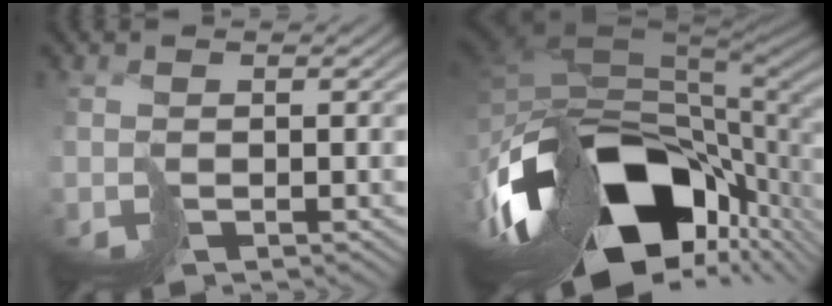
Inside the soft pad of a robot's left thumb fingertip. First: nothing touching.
{"total": 18.7, "force": [-6.1, 9.7, 14.7], "torque": [-0.292, -0.036, -0.090]}